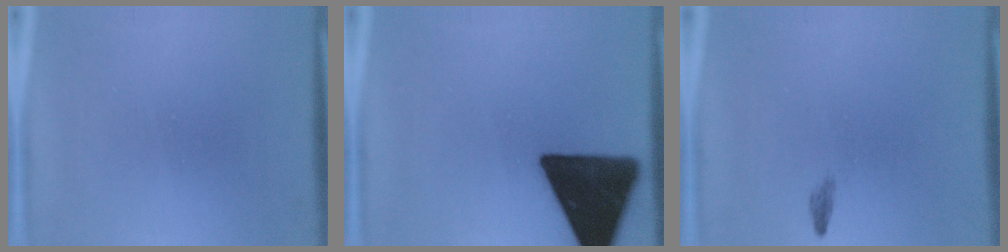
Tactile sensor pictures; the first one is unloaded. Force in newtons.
{"total": 18.6}
{"total": 0.5}